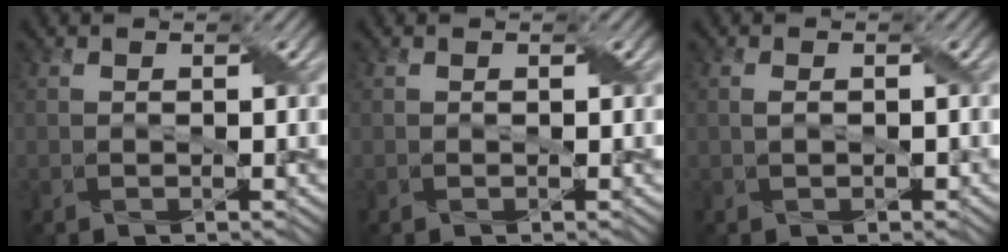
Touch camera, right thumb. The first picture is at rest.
{"total": 0.0}
{"total": 1.0, "force": [0.0, 0.6, 0.9], "torque": [-0.022, 0.003, 0.002]}